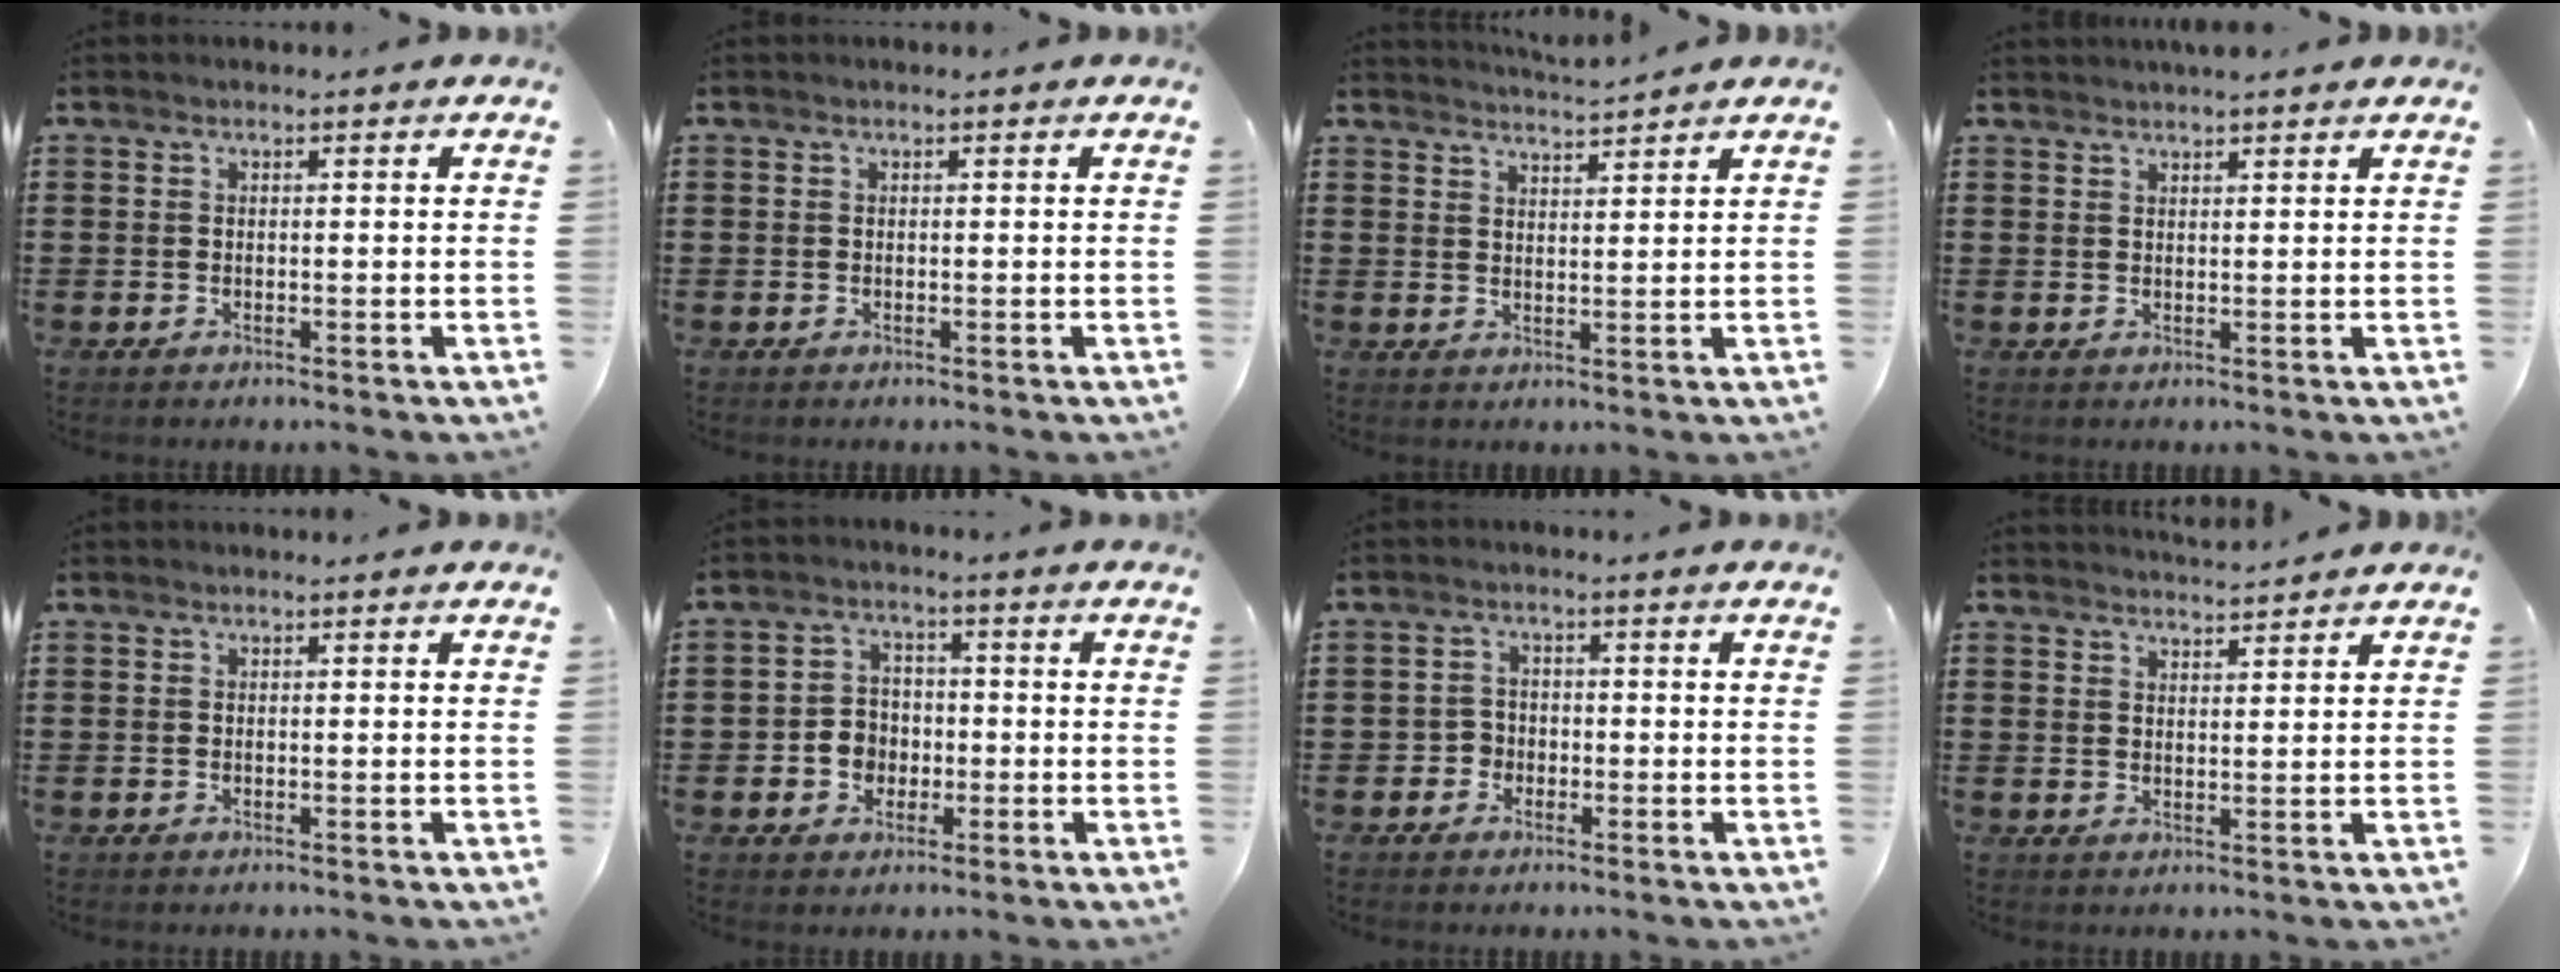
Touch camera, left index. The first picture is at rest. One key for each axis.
{"total": 0.0}
{"total": 3.1, "fx": 3.1, "fy": -0.3, "fz": 0.1, "tx": -0.011, "ty": -0.010, "tz": 0.057}
{"total": 1.9, "fx": 1.8, "fy": 0.1, "fz": 0.5, "tx": -0.013, "ty": 0.003, "tz": 0.034}
{"total": 0.0}
{"total": 4.0, "fx": -1.2, "fy": 3.5, "fz": 1.5, "tx": -0.039, "ty": 0.008, "tz": -0.026}
{"total": 2.2, "fx": -1.2, "fy": 1.9, "fz": 0.3, "tx": -0.015, "ty": 0.005, "tz": -0.028}
{"total": 2.6, "fx": 2.6, "fy": -0.1, "fz": 0.0, "tx": -0.007, "ty": -0.007, "tz": 0.050}